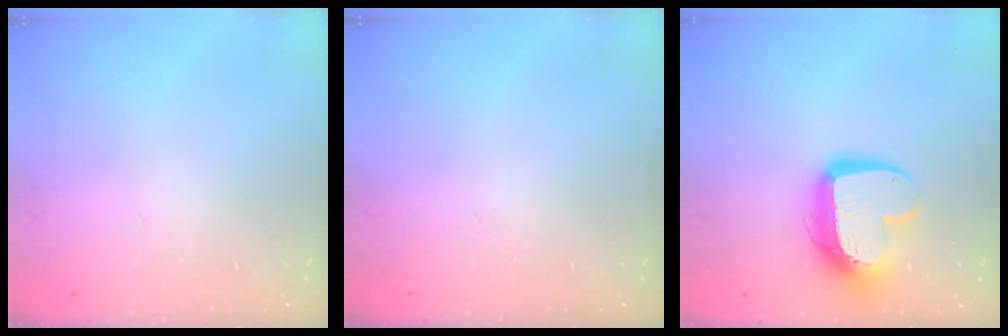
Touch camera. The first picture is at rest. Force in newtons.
{"total": 0.0}
{"total": 13.7, "press": 13.7, "slide": 1.2}